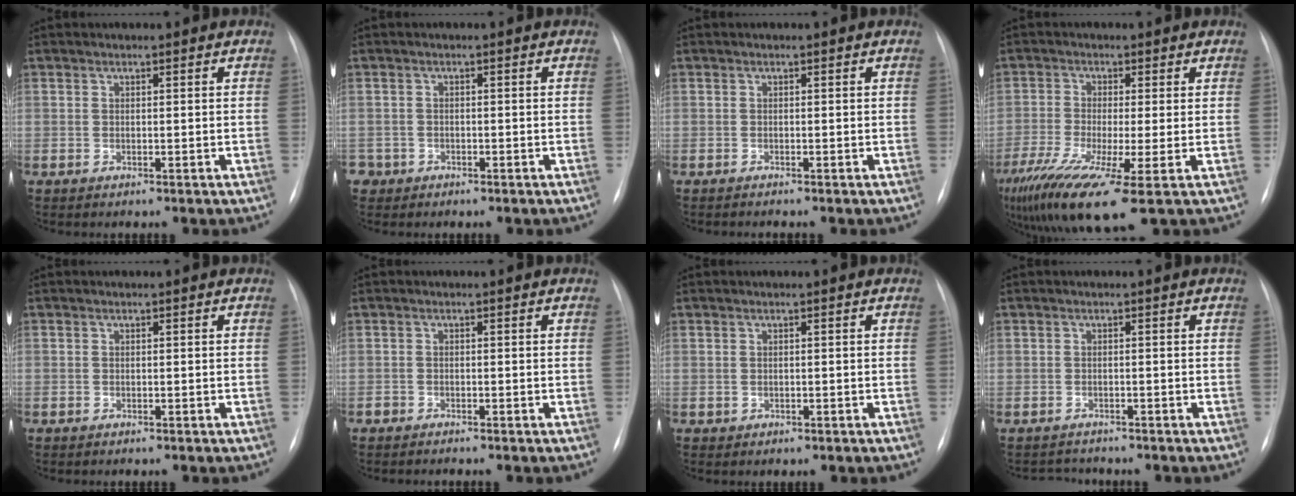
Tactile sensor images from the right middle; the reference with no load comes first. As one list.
[{"total": 2.1, "force": [-1.2, 1.6, -0.1], "torque": [0.000, 0.008, -0.025]}, {"total": 0.7, "force": [-0.6, -0.1, 0.2], "torque": [-0.005, -0.002, -0.012]}, {"total": 13.7, "force": [-7.5, 1.5, 11.4], "torque": [-0.221, -0.042, -0.128]}, {"total": 0.0}, {"total": 1.3, "force": [-1.2, 0.3, 0.2], "torque": [-0.005, -0.002, -0.022]}, {"total": 0.7, "force": [-0.2, 0.6, 0.2], "torque": [-0.008, 0.001, 0.002]}, {"total": 2.0, "force": [-1.7, 0.9, -0.7], "torque": [0.005, -0.004, -0.027]}]